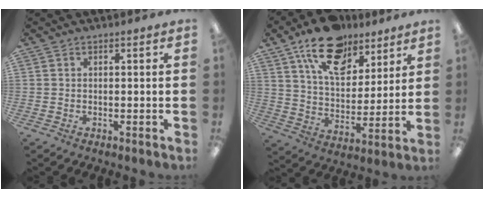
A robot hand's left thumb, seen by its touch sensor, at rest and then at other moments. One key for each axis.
{"total": 17.9, "fx": 11.9, "fy": 9.7, "fz": 9.1, "tx": -0.151, "ty": -0.055, "tz": 0.212}